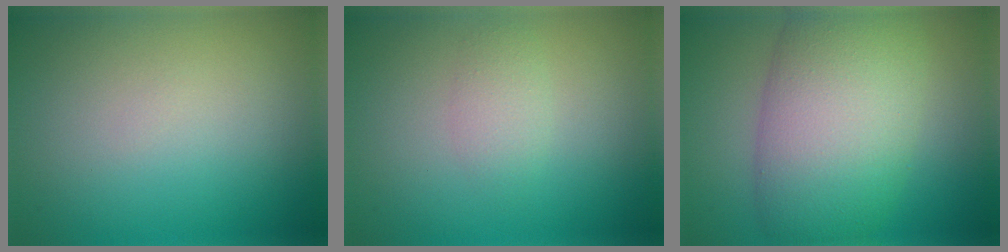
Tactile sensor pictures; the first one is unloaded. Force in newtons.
{"total": 1.5, "press": 1.5, "slide": 0.0}
{"total": 10.2, "press": 10.2, "slide": 0.4}